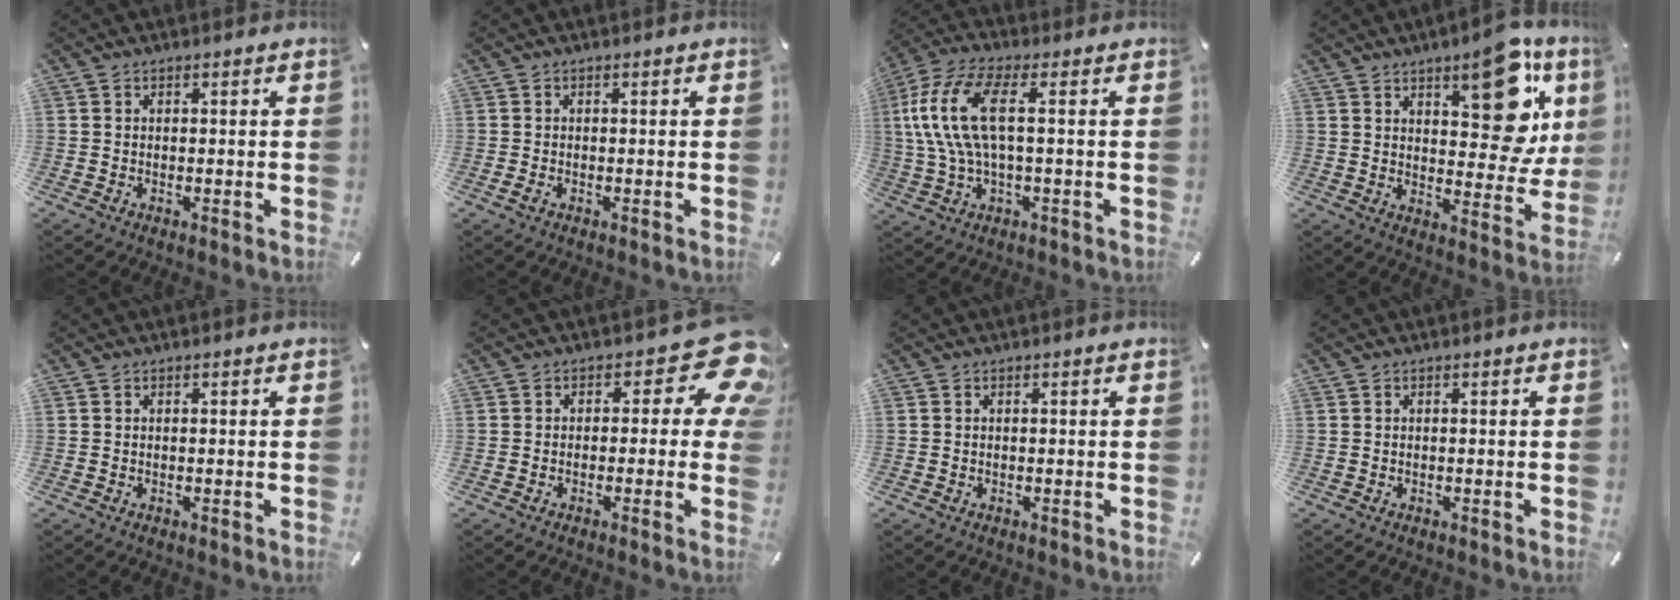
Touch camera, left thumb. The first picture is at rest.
{"total": 0.8, "force": [-0.4, 0.4, 0.6], "torque": [-0.009, -0.001, -0.007]}
{"total": 13.7, "force": [2.2, 5.5, 12.4], "torque": [-0.270, -0.009, 0.035]}
{"total": 18.1, "force": [9.1, 9.1, 12.6], "torque": [-0.137, -0.057, 0.148]}
{"total": 0.0}
{"total": 11.8, "force": [4.2, 5.6, 9.5], "torque": [-0.118, -0.027, 0.075]}
{"total": 0.0}
{"total": 0.0}